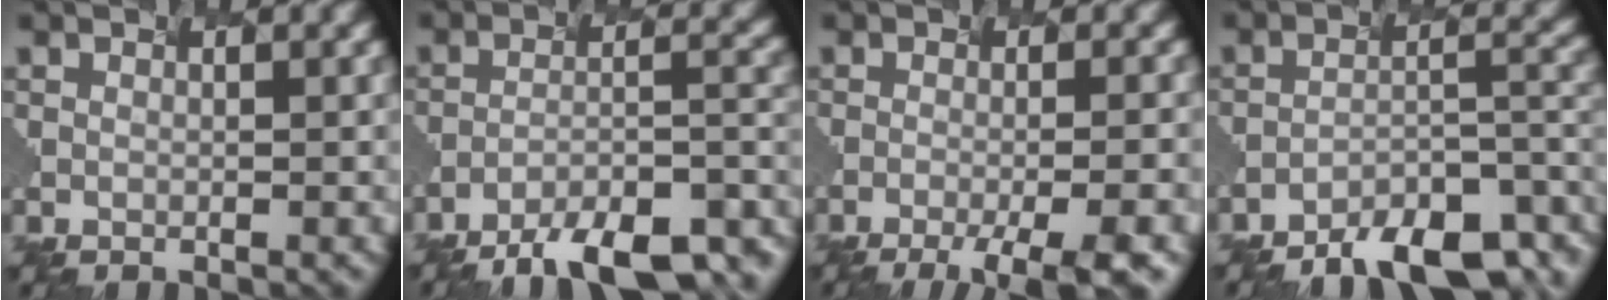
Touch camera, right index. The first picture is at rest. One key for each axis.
{"total": 11.7, "fx": -9.7, "fy": 2.2, "fz": 6.3, "tx": -0.099, "ty": 0.007, "tz": -0.135}
{"total": 7.8, "fx": -4.2, "fy": 1.8, "fz": 6.3, "tx": -0.063, "ty": -0.005, "tz": -0.042}
{"total": 7.9, "fx": -6.6, "fy": 1.8, "fz": 4.1, "tx": -0.060, "ty": 0.007, "tz": -0.101}